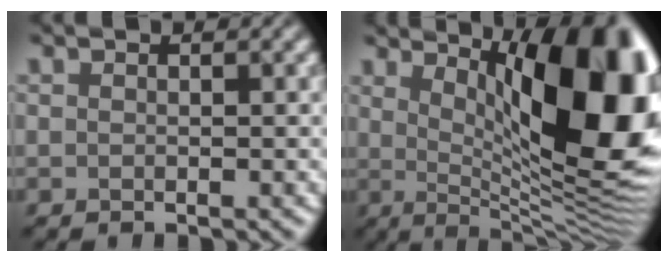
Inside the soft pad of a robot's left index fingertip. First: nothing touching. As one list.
[{"total": 16.1, "force": [3.8, 5.8, 14.5], "torque": [-0.163, 0.009, 0.056]}]